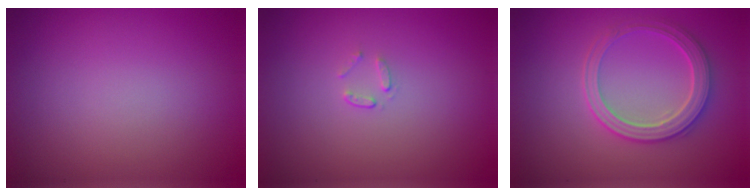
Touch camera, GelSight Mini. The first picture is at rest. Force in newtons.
{"total": 0.7, "press": 0.4, "slide": 0.6}
{"total": 3.7, "press": 3.3, "slide": 1.7}